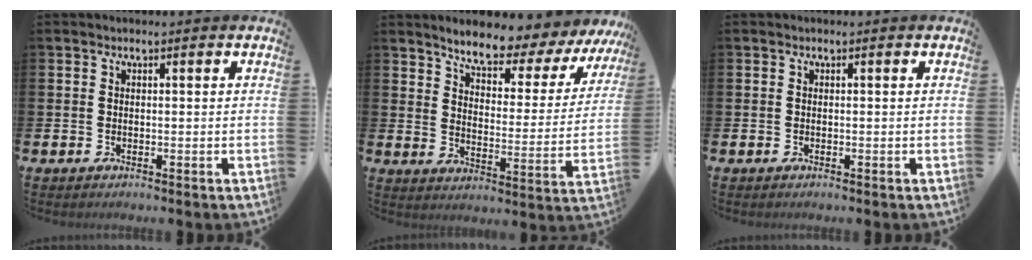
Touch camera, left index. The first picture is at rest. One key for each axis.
{"total": 6.9, "fx": 6.5, "fy": 1.1, "fz": 2.3, "tx": -0.062, "ty": -0.057, "tz": 0.103}
{"total": 0.0}